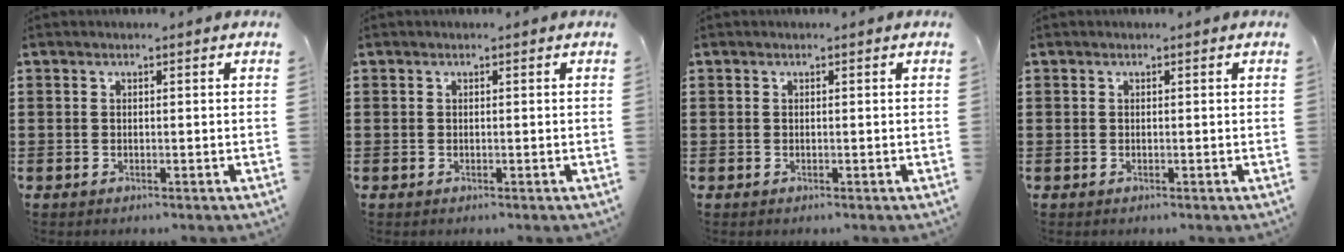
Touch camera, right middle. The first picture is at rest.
{"total": 0.0}
{"total": 0.0}
{"total": 0.0}